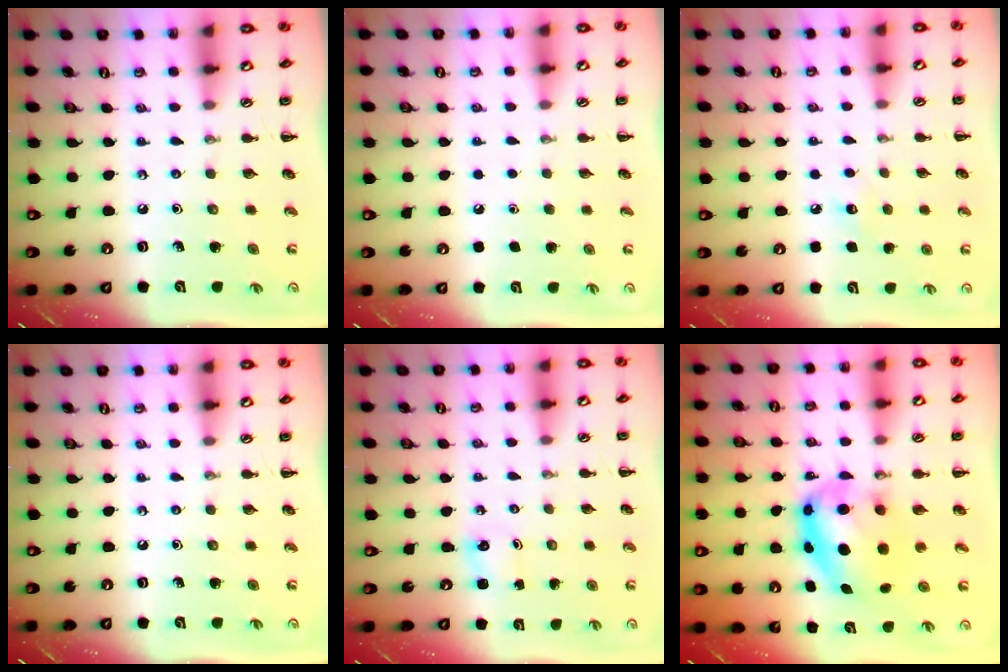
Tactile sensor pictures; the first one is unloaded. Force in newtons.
{"total": 1.7, "press": 1.6, "slide": 0.1}
{"total": 5.8, "press": 5.6, "slide": 1.3}
{"total": 0.0}
{"total": 0.9, "press": 0.8, "slide": 0.2}
{"total": 9.1, "press": 8.9, "slide": 2.0}